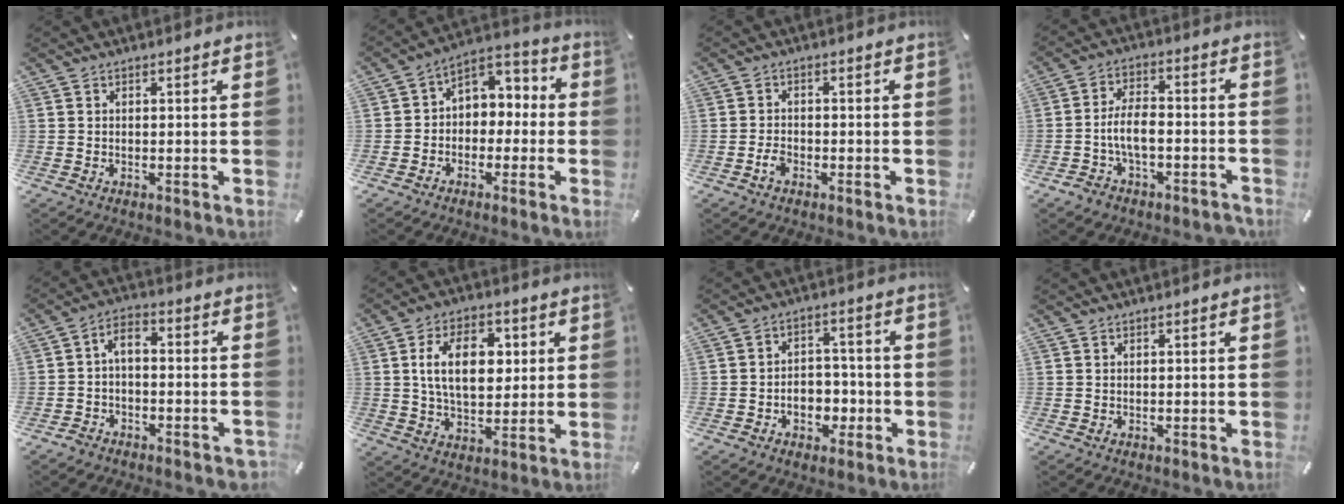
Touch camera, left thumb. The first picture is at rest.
{"total": 5.7, "force": [-1.2, 5.4, 1.2], "torque": [-0.018, 0.012, -0.025]}
{"total": 2.5, "force": [-1.5, 1.5, 1.4], "torque": [-0.034, 0.004, -0.030]}
{"total": 7.6, "force": [-2.5, 4.5, 5.6], "torque": [-0.112, 0.014, -0.047]}
{"total": 4.9, "force": [-1.8, 3.6, 2.8], "torque": [-0.056, 0.014, -0.036]}
{"total": 13.5, "force": [2.8, 8.7, 10.0], "torque": [-0.172, 0.005, 0.045]}
{"total": 6.9, "force": [-2.4, 5.6, 3.2], "torque": [-0.047, 0.019, -0.038]}
{"total": 0.0}